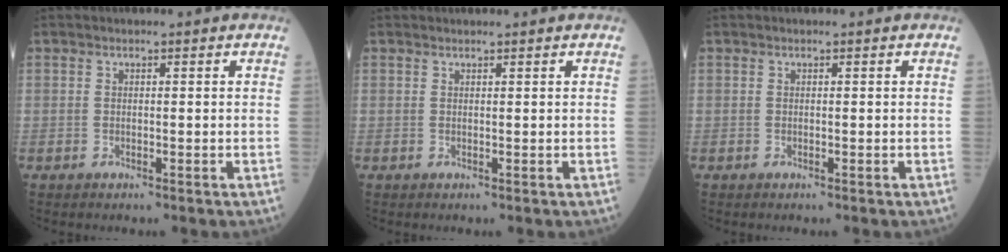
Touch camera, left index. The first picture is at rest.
{"total": 1.0, "force": [1.0, 0.0, 0.2], "torque": [-0.006, 0.009, 0.019]}
{"total": 0.0}